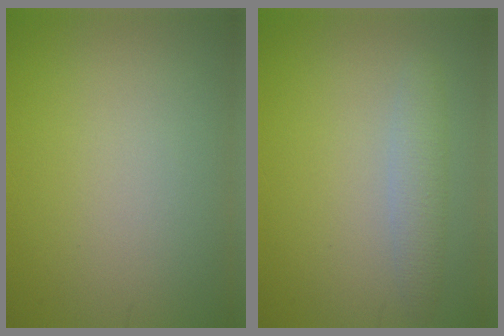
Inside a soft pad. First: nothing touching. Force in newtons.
{"total": 2.1, "press": 2.1, "slide": 0.0}